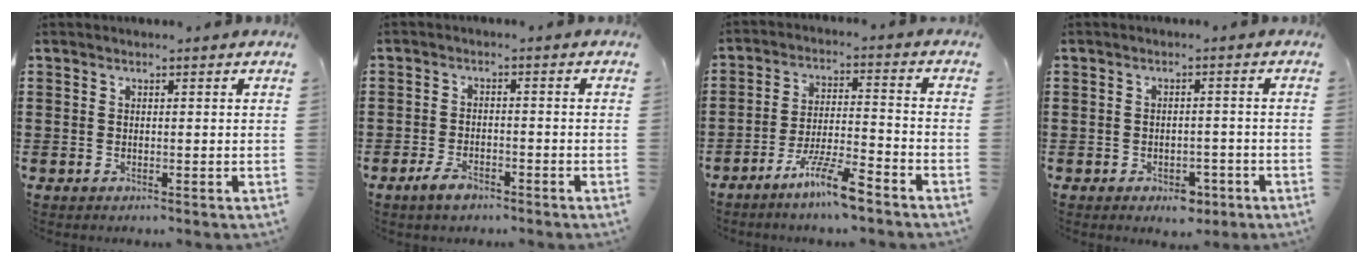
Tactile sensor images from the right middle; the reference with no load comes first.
{"total": 3.3, "force": [-2.3, 1.4, 1.9], "torque": [-0.038, 0.005, -0.046]}
{"total": 8.0, "force": [-6.0, 0.7, 5.2], "torque": [-0.107, -0.003, -0.114]}
{"total": 2.6, "force": [-2.0, 1.5, 0.6], "torque": [-0.015, 0.005, -0.041]}